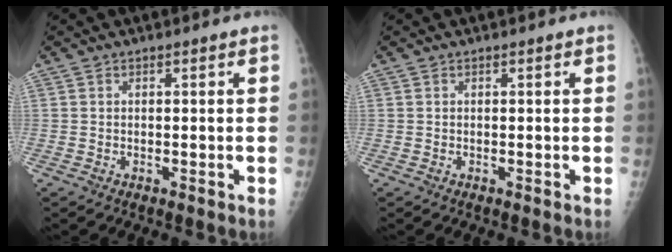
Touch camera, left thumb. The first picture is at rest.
{"total": 0.0}